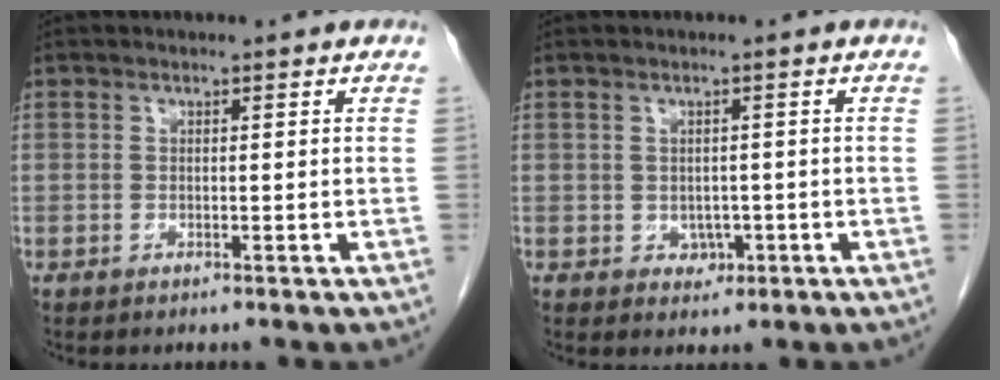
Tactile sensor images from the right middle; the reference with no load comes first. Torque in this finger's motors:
{"motor_torque": [0.10, -0.13, 0.03, 0.00]}